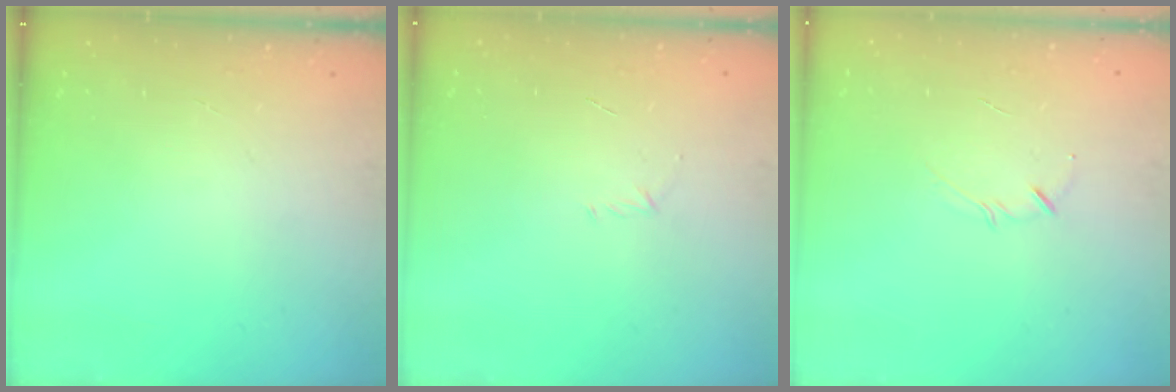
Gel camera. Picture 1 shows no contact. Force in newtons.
{"total": 2.7, "press": 2.6, "slide": 0.7}
{"total": 2.1, "press": 2.1, "slide": 0.4}